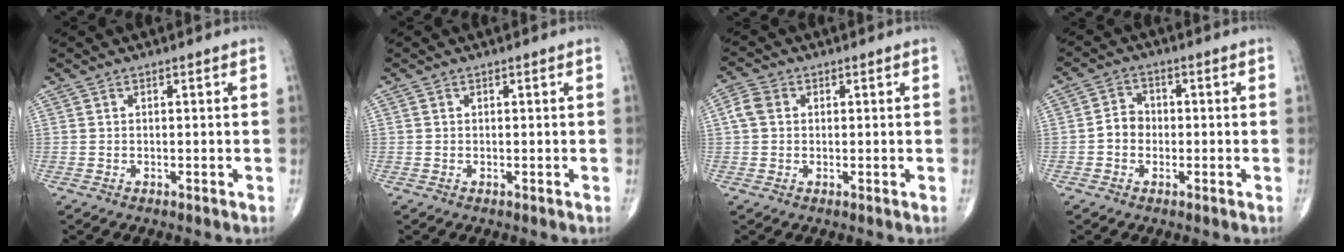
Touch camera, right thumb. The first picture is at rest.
{"total": 0.0}
{"total": 3.6, "force": [0.5, 3.0, 2.1], "torque": [-0.043, 0.011, 0.005]}
{"total": 4.1, "force": [-0.8, 3.5, 2.0], "torque": [-0.021, 0.016, -0.022]}